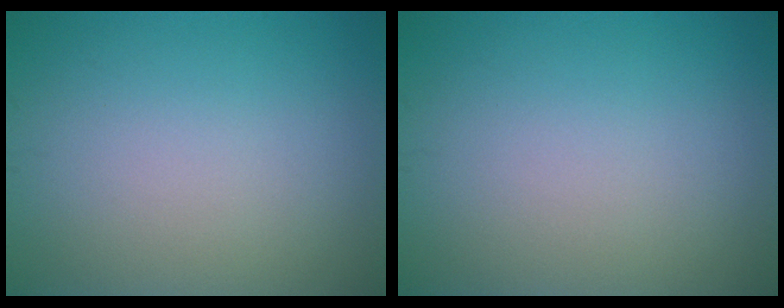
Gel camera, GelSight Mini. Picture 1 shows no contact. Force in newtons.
{"total": 0.0}